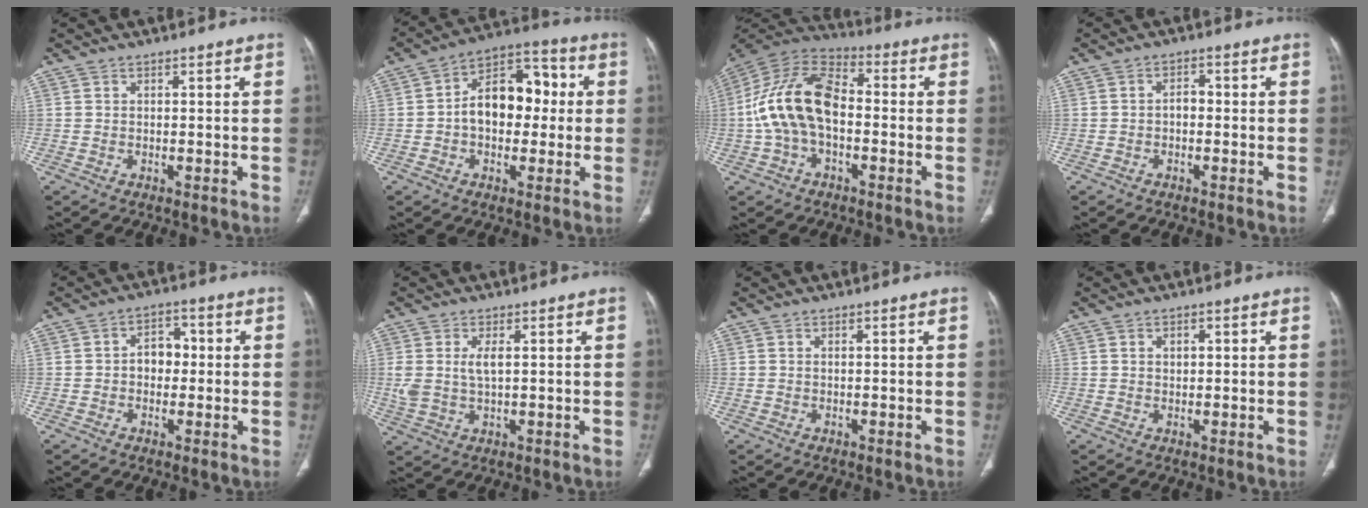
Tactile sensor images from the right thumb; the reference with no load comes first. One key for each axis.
{"total": 13.6, "fx": 0.3, "fy": 8.9, "fz": 10.2, "tx": -0.123, "ty": 0.038, "tz": -0.004}
{"total": 16.4, "fx": -1.5, "fy": 9.8, "fz": 13.0, "tx": -0.252, "ty": 0.042, "tz": -0.035}
{"total": 2.1, "fx": -0.5, "fy": 1.4, "fz": 1.5, "tx": -0.018, "ty": 0.011, "tz": -0.012}
{"total": 5.1, "fx": -0.1, "fy": 3.9, "fz": 3.4, "tx": -0.029, "ty": 0.017, "tz": -0.010}
{"total": 5.0, "fx": 0.9, "fy": 2.4, "fz": 4.3, "tx": -0.101, "ty": 0.001, "tz": 0.023}
{"total": 0.0}
{"total": 1.5, "fx": 0.5, "fy": 1.0, "fz": 1.0, "tx": -0.014, "ty": -0.001, "tz": 0.009}